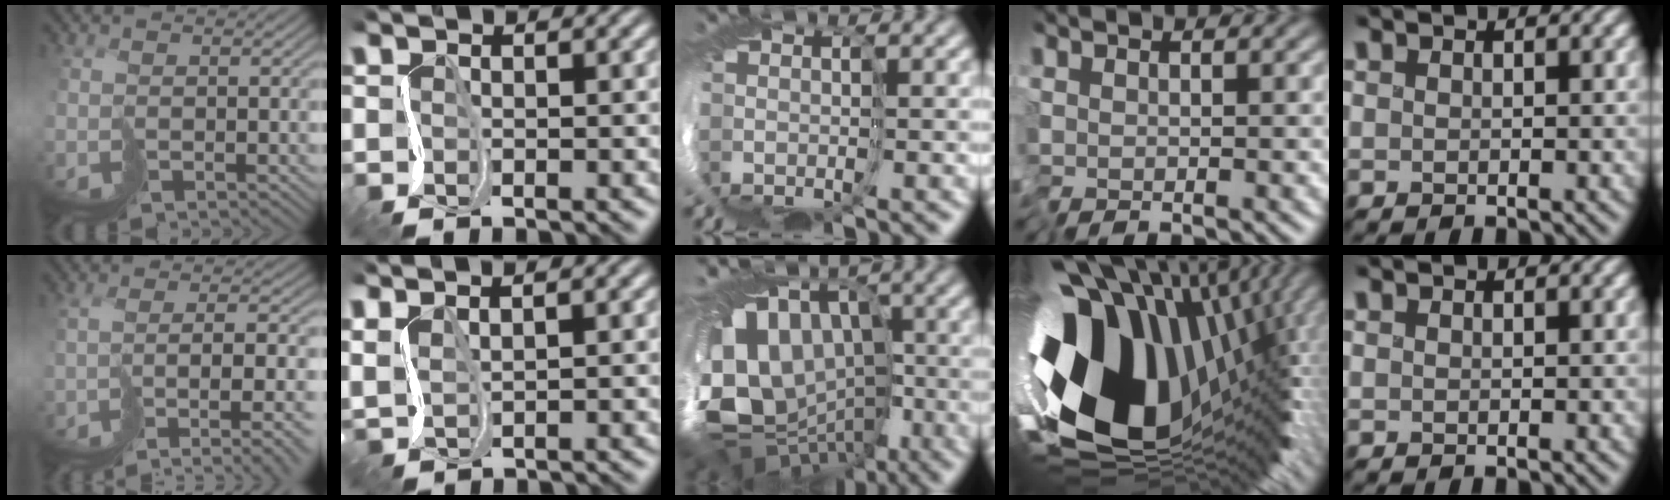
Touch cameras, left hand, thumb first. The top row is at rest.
{"thumb": {"total": 10.2, "force": [-4.9, 2.8, 8.5], "torque": [-0.135, -0.023, -0.050]}, "index": {"total": 4.1, "force": [2.8, 1.6, 2.6], "torque": [-0.063, 0.023, 0.049]}, "middle": {"total": 15.8, "force": [-3.5, 12.5, 8.9], "torque": [-0.166, -0.010, -0.065]}, "ring": {"total": 16.5, "force": [1.0, 10.2, 12.9], "torque": [-0.256, -0.045, 0.038]}}